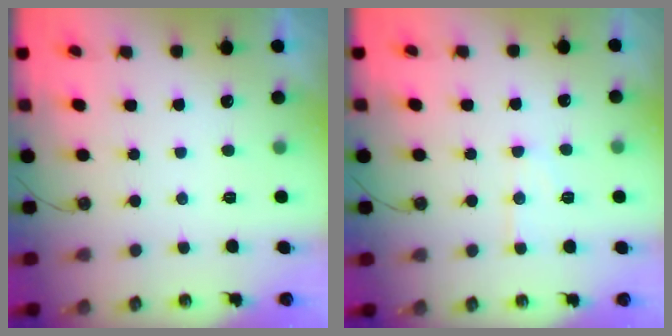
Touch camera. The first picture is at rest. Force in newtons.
{"total": 7.9, "press": 7.9, "slide": 0.6}